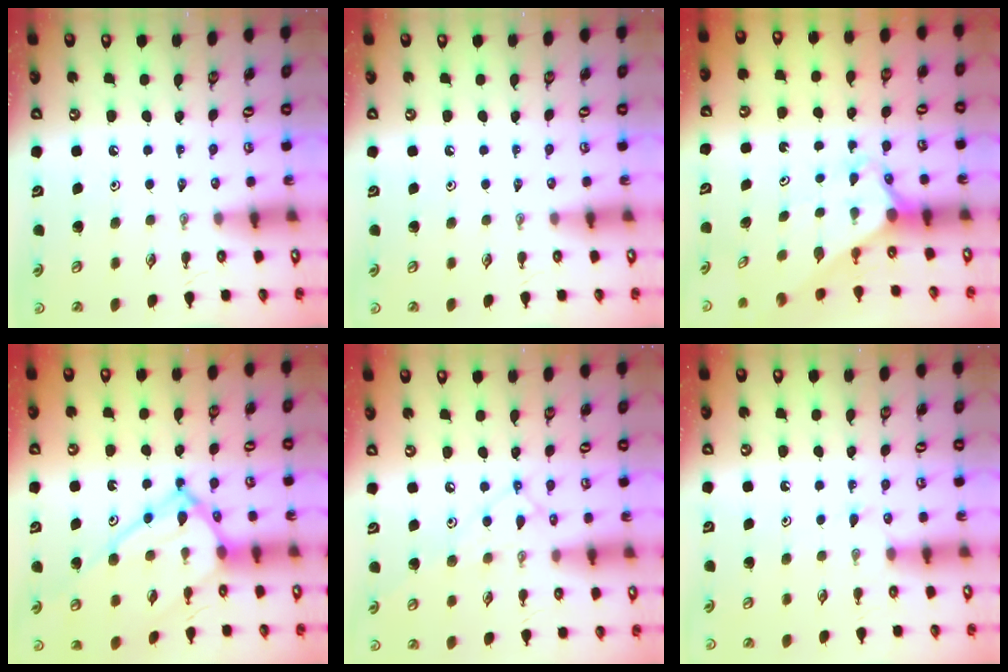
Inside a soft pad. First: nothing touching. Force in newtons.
{"total": 0.0}
{"total": 2.6, "press": 2.6, "slide": 0.2}
{"total": 17.3, "press": 17.2, "slide": 1.7}
{"total": 11.3, "press": 11.3, "slide": 0.8}
{"total": 3.7, "press": 3.6, "slide": 0.5}